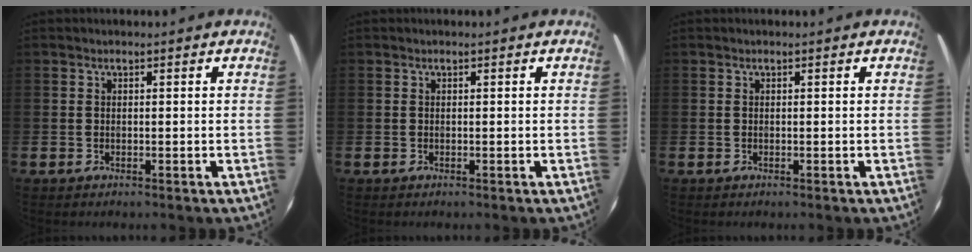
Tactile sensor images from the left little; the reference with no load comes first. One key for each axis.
{"total": 0.0}
{"total": 0.0}